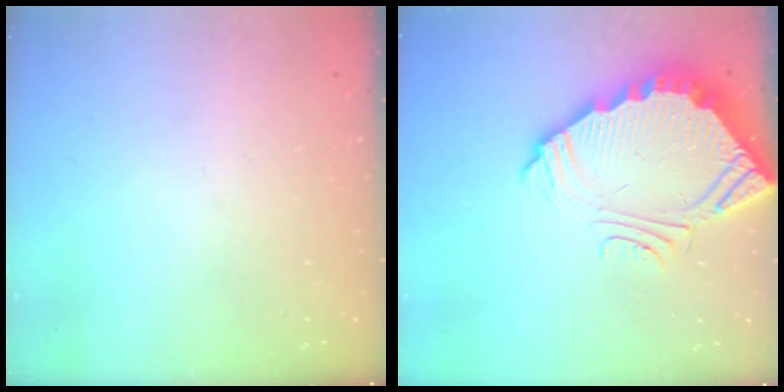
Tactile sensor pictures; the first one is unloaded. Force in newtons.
{"total": 5.8, "press": 5.8, "slide": 0.4}